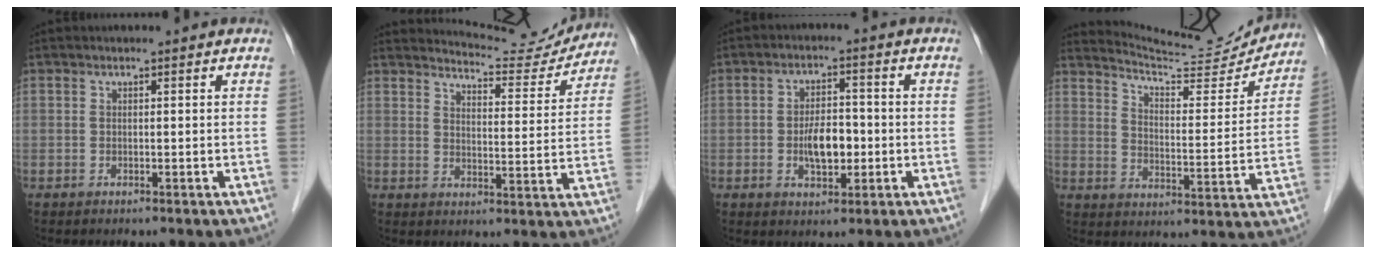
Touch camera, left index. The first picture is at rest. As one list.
[{"total": 10.3, "force": [10.2, 0.9, 0.4], "torque": [-0.003, -0.026, 0.123]}, {"total": 5.7, "force": [-2.0, 2.6, 4.7], "torque": [-0.085, -0.002, -0.032]}, {"total": 13.6, "force": [13.5, 0.4, 1.5], "torque": [-0.028, -0.045, 0.180]}]